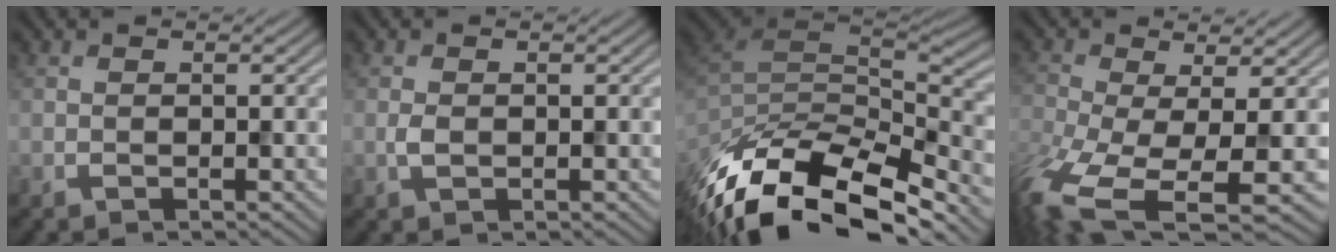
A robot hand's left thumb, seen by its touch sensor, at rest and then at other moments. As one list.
[{"total": 0.9, "force": [-0.3, 0.6, 0.6], "torque": [-0.016, -0.004, -0.004]}, {"total": 14.6, "force": [-9.0, 6.6, 9.5], "torque": [-0.230, -0.023, -0.148]}, {"total": 10.5, "force": [-4.8, 4.1, 8.4], "torque": [-0.205, -0.042, -0.069]}]